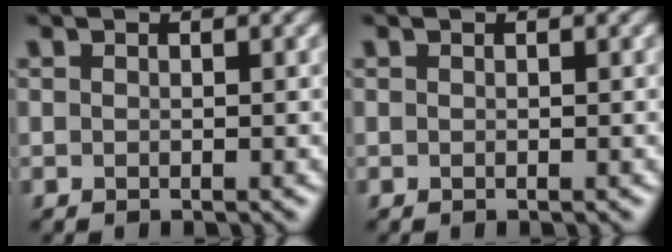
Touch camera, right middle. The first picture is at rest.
{"total": 0.0}